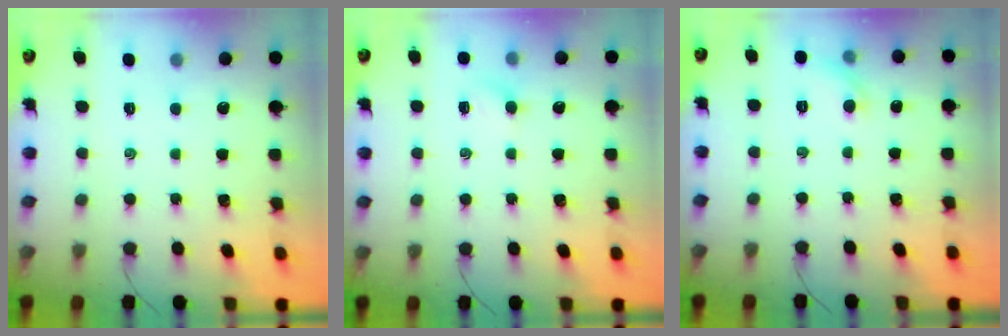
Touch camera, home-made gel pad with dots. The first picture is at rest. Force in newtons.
{"total": 4.0, "press": 3.8, "slide": 1.2}
{"total": 5.2, "press": 5.0, "slide": 1.4}